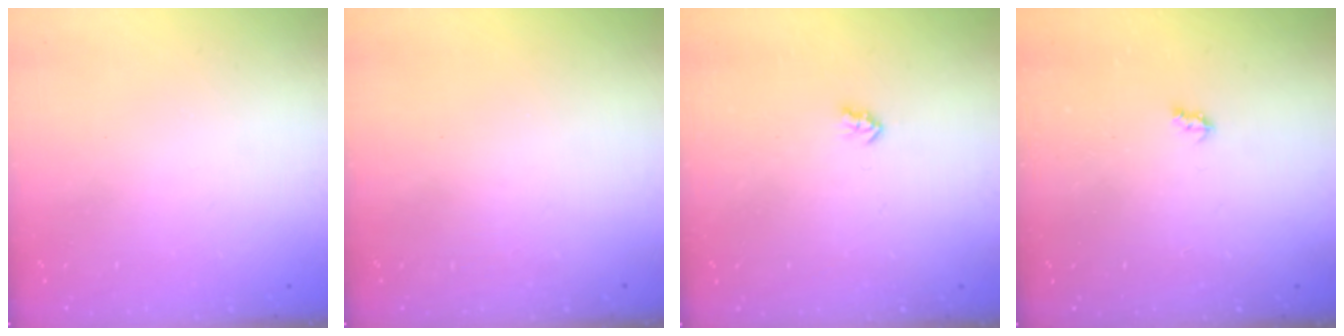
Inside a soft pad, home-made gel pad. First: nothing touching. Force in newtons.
{"total": 0.0}
{"total": 2.4, "press": 2.4, "slide": 0.4}
{"total": 2.6, "press": 2.6, "slide": 0.4}